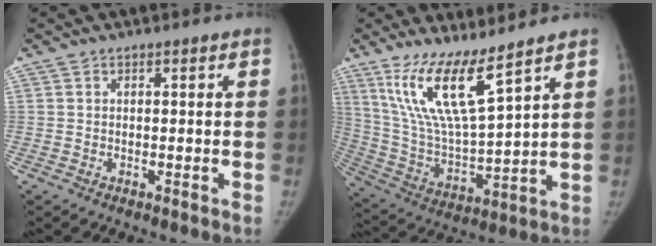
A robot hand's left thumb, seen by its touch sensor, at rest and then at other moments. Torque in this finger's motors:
{"motor_torque": [0.28, 0.12, 1.48, -1.29, 0.44]}